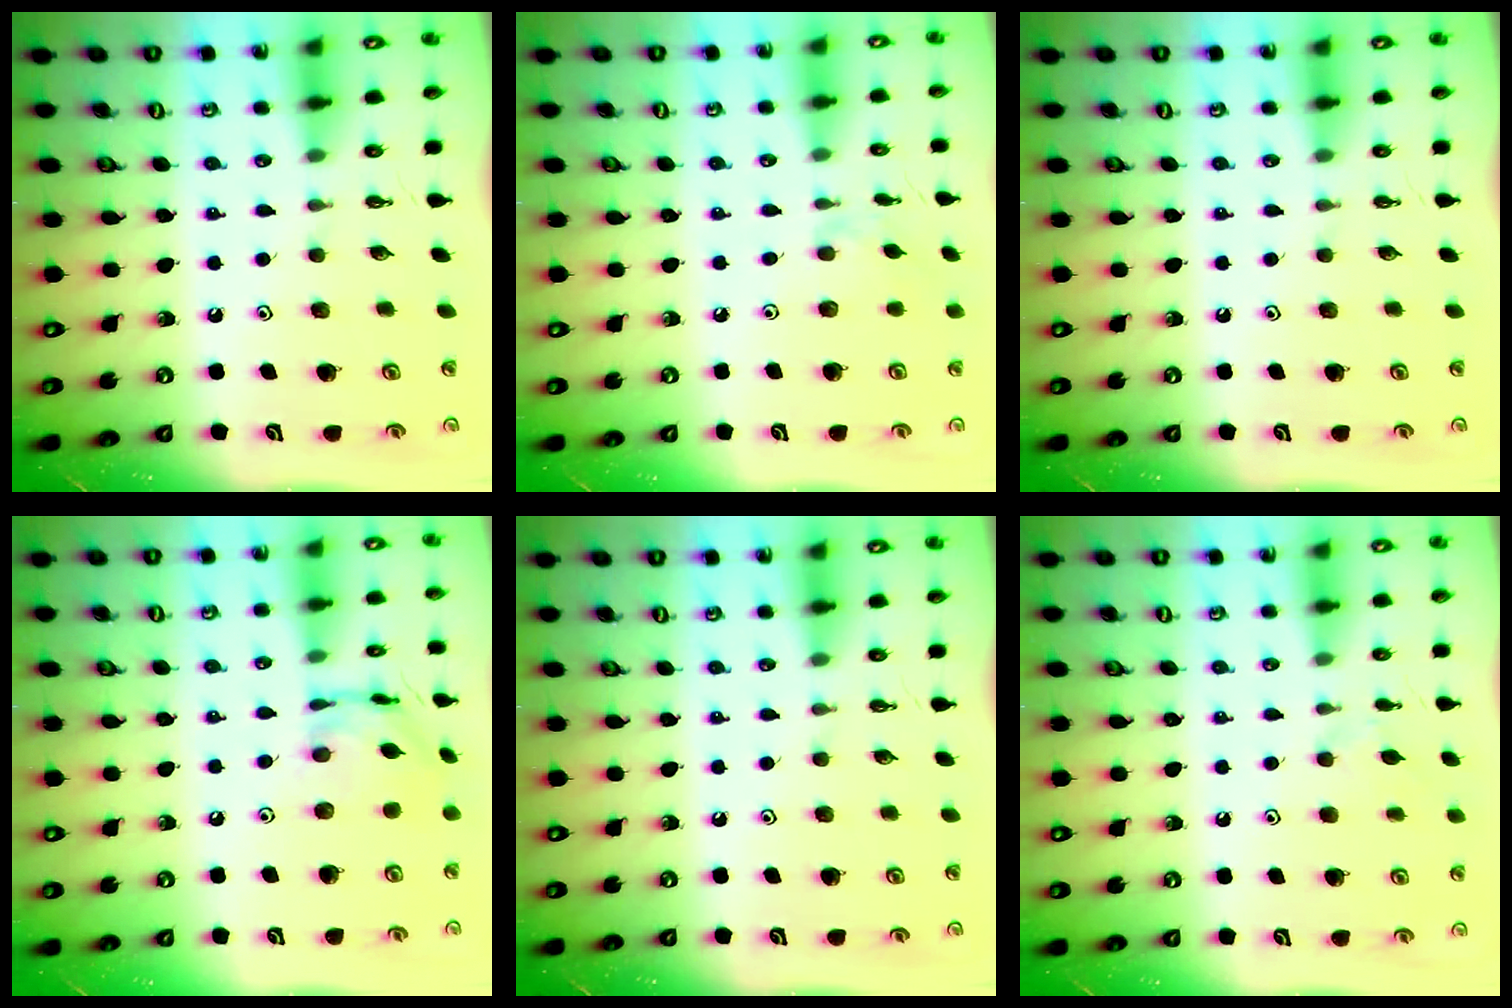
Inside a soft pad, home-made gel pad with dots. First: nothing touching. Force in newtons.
{"total": 2.5, "press": 2.5, "slide": 0.5}
{"total": 0.0}
{"total": 12.0, "press": 12.0, "slide": 0.9}
{"total": 0.0}
{"total": 3.8, "press": 3.8, "slide": 0.7}